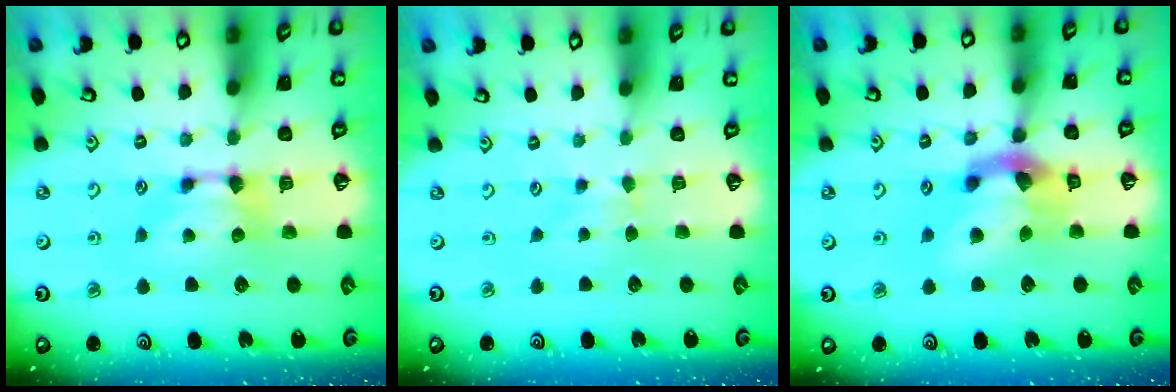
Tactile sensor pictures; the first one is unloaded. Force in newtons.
{"total": 2.6, "press": 2.6, "slide": 0.4}
{"total": 6.5, "press": 6.1, "slide": 2.4}